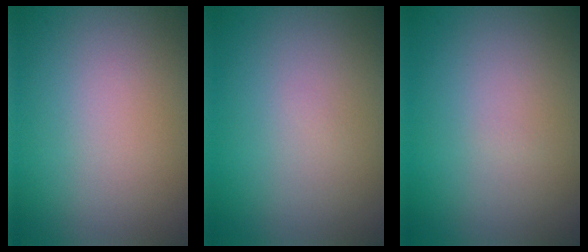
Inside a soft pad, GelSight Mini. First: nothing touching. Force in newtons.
{"total": 0.0}
{"total": 0.0}